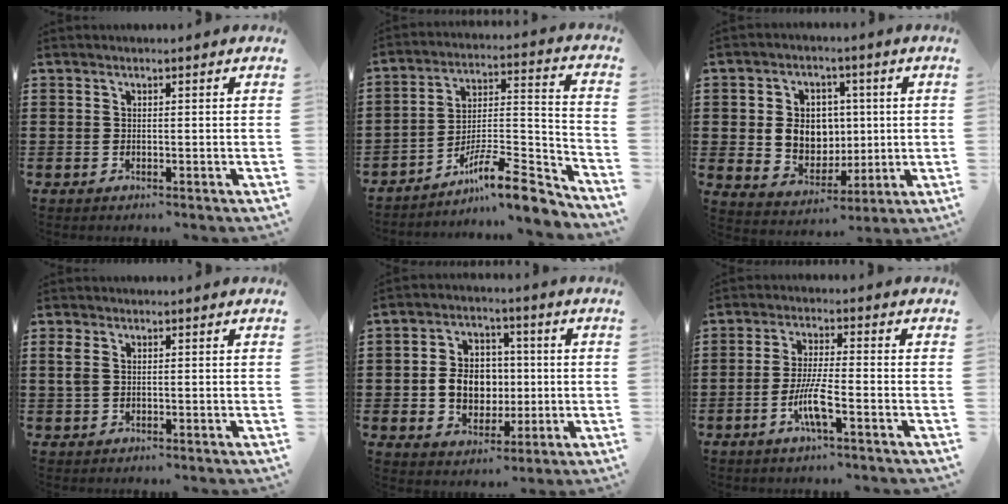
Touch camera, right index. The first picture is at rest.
{"total": 11.3, "force": [-8.2, 2.4, 7.3], "torque": [-0.116, 0.019, -0.155]}
{"total": 7.4, "force": [0.8, 6.4, 3.8], "torque": [-0.081, 0.013, 0.014]}
{"total": 2.1, "force": [0.5, 1.3, 1.5], "torque": [-0.042, 0.005, 0.006]}
{"total": 7.7, "force": [-0.3, 6.3, 4.5], "torque": [-0.091, 0.010, -0.007]}
{"total": 6.2, "force": [-2.7, 0.6, 5.5], "torque": [-0.119, -0.016, -0.054]}